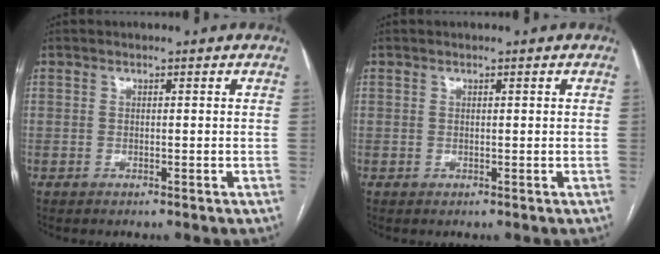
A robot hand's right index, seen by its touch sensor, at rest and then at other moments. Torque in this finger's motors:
{"motor_torque": [-0.04, -0.02, 0.04, 0.01]}